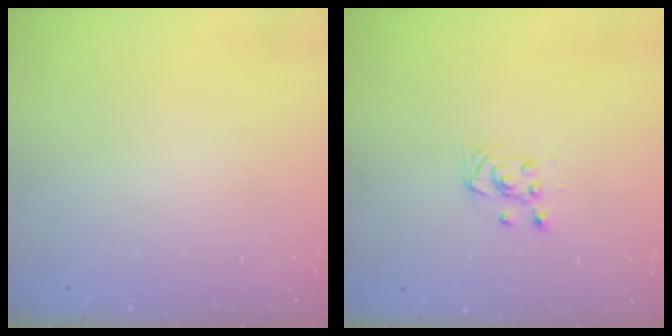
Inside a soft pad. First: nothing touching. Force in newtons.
{"total": 2.9, "press": 2.7, "slide": 1.0}